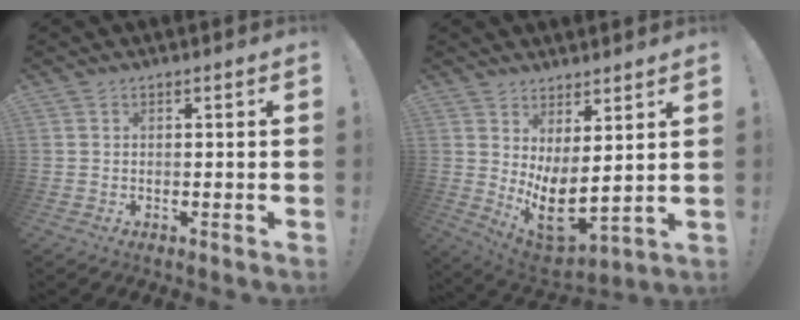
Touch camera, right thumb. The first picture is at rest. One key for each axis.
{"total": 10.6, "fx": 1.4, "fy": 5.1, "fz": 9.1, "tx": -0.131, "ty": -0.039, "tz": 0.037}